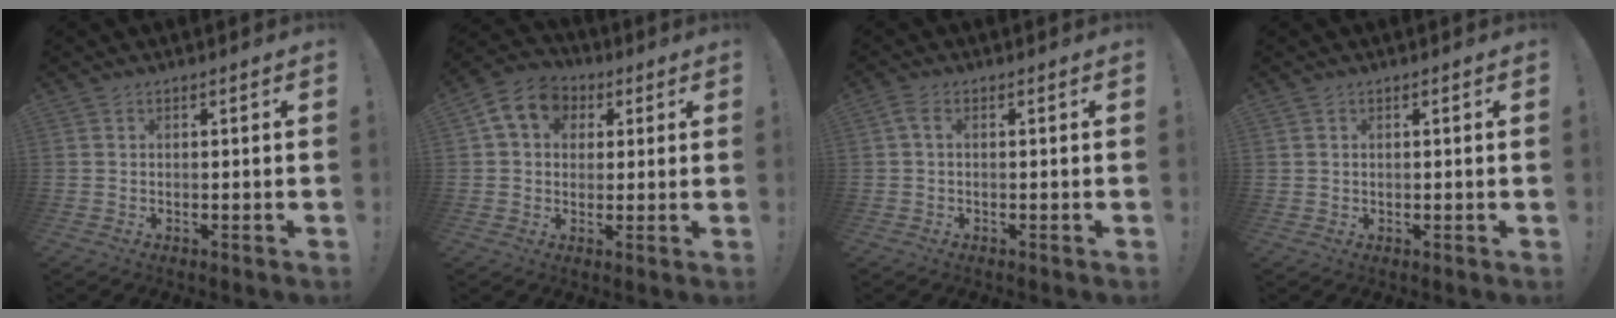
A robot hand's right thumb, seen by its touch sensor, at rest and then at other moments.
{"total": 10.7, "force": [3.5, 8.7, 5.3], "torque": [-0.077, 0.000, 0.070]}
{"total": 1.9, "force": [0.2, 0.9, 1.7], "torque": [-0.037, 0.006, 0.005]}
{"total": 0.9, "force": [0.5, 0.8, -0.1], "torque": [0.008, -0.001, 0.008]}